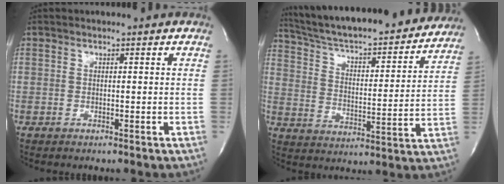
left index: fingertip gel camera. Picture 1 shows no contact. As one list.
[{"total": 27.5, "force": [24.8, 4.4, 11.0], "torque": [-0.187, -0.022, 0.343]}]